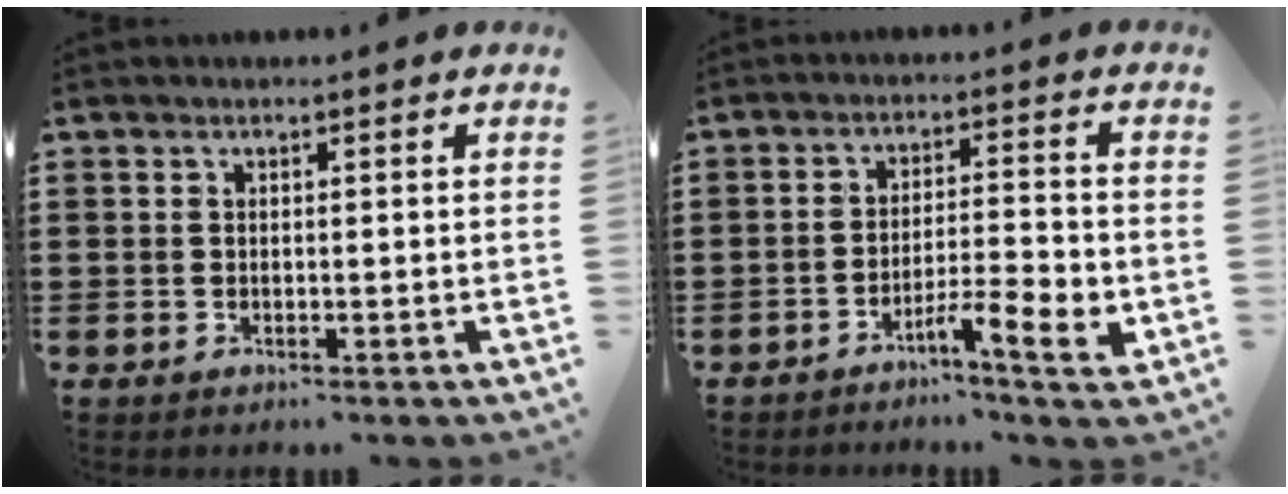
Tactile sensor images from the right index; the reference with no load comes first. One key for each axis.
{"total": 6.5, "fx": -4.1, "fy": 0.6, "fz": 5.1, "tx": -0.078, "ty": -0.001, "tz": -0.071}